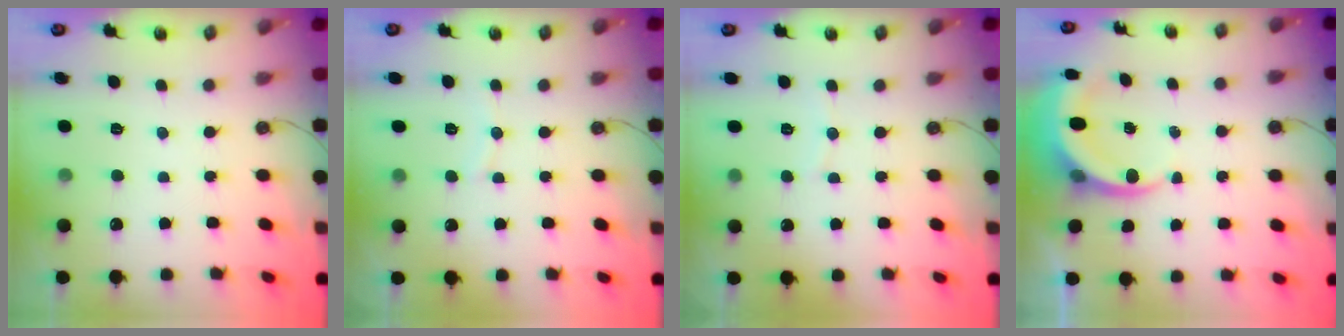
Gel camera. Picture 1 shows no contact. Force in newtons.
{"total": 3.8, "press": 3.8, "slide": 0.5}
{"total": 3.5, "press": 3.5, "slide": 0.4}
{"total": 5.9, "press": 5.9, "slide": 0.7}